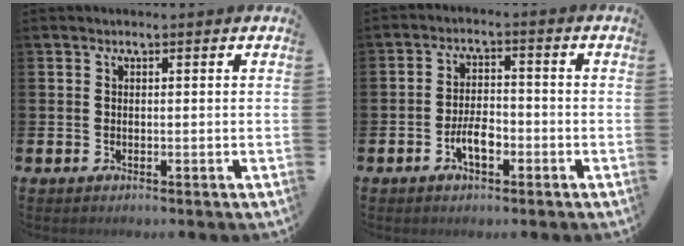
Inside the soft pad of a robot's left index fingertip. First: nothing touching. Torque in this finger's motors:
{"motor_torque": [0.72, -0.03, 0.17, 0.14]}